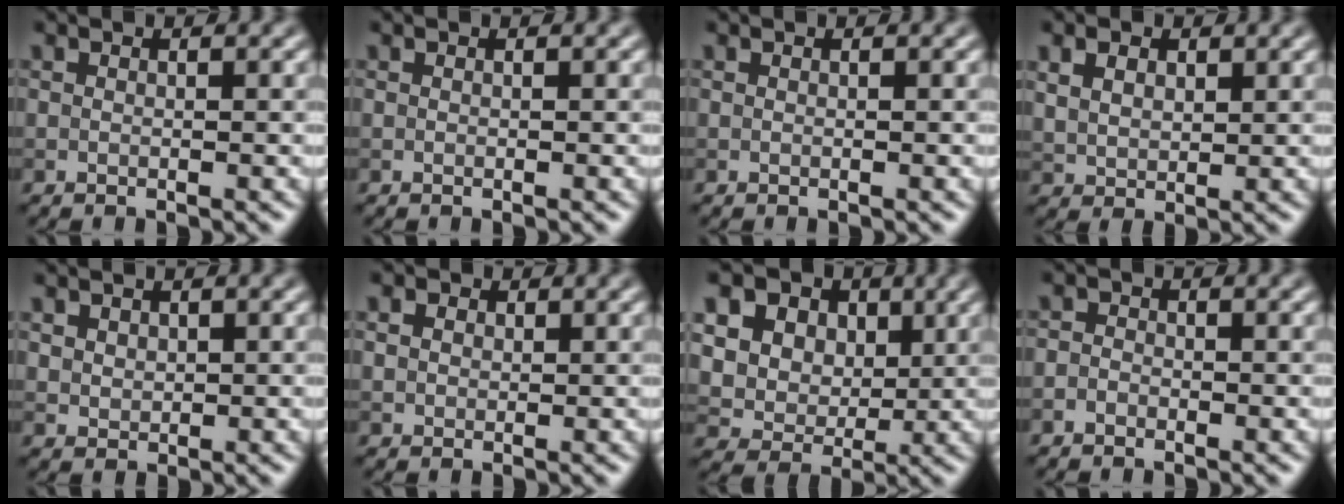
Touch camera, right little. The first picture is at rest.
{"total": 0.0}
{"total": 0.0}
{"total": 2.5, "force": [1.2, 1.6, 1.5], "torque": [-0.033, 0.000, 0.027]}
{"total": 1.3, "force": [0.7, 1.0, 0.4], "torque": [-0.009, -0.005, 0.021]}
{"total": 2.5, "force": [1.2, 1.9, 1.0], "torque": [-0.024, 0.009, 0.011]}
{"total": 17.3, "force": [7.5, 13.7, 7.4], "torque": [-0.176, 0.030, 0.124]}
{"total": 1.0, "force": [-0.6, 0.7, 0.4], "torque": [0.000, -0.001, -0.019]}